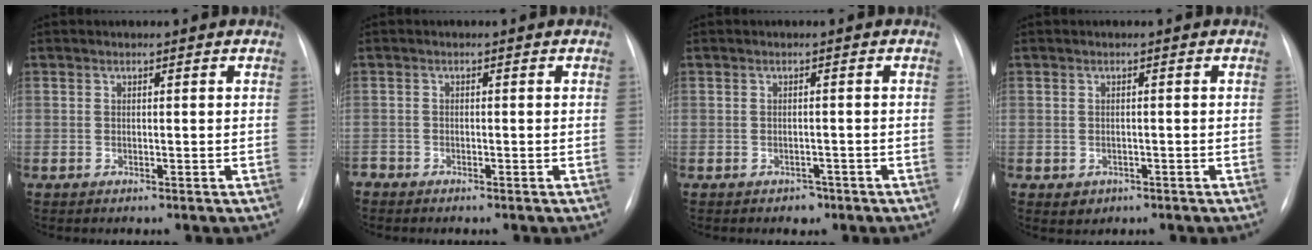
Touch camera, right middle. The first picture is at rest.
{"total": 1.2, "force": [-1.1, 0.5, -0.1], "torque": [0.003, 0.000, -0.020]}
{"total": 1.7, "force": [-1.2, 1.2, 0.5], "torque": [-0.007, 0.004, -0.012]}
{"total": 1.8, "force": [-0.8, 1.6, 0.4], "torque": [-0.003, 0.004, -0.001]}